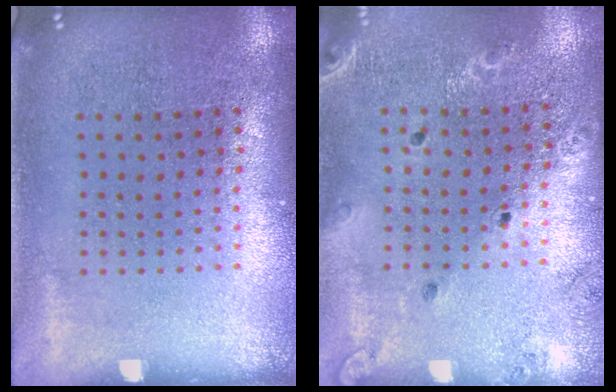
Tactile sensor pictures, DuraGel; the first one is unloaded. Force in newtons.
{"total": 1.5, "press": 1.5, "slide": 0.1}